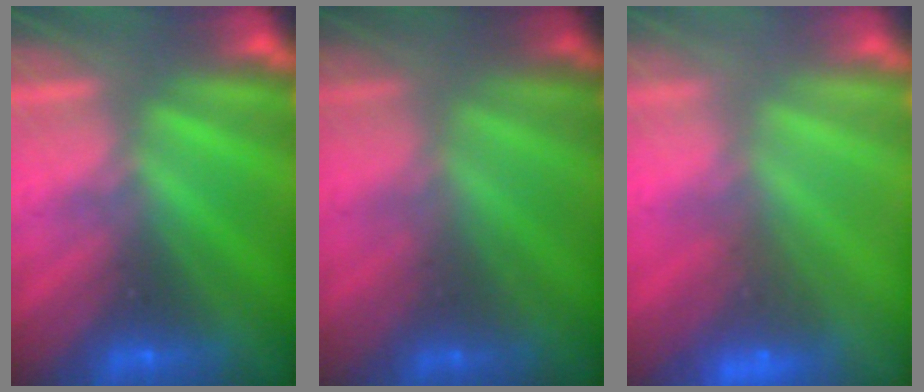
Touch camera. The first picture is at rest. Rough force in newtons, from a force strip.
{"total": 1.8}
{"total": 8.7}